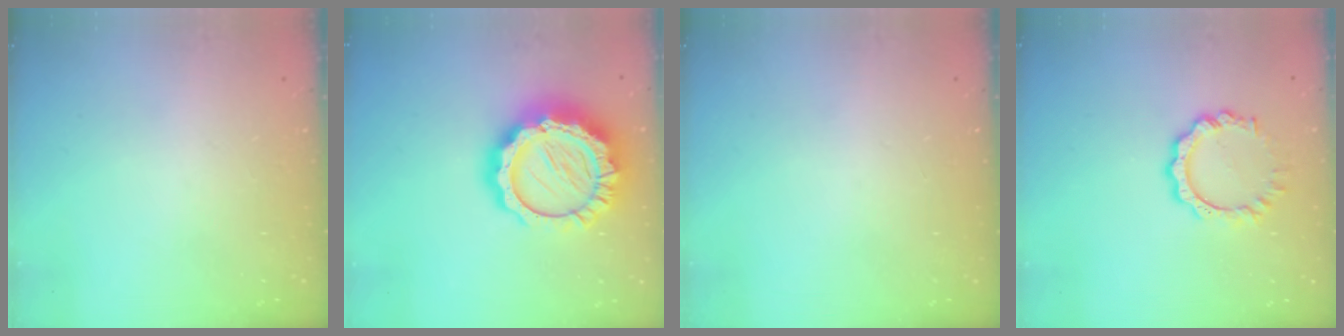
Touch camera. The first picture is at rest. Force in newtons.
{"total": 20.5, "press": 20.4, "slide": 1.9}
{"total": 0.0}
{"total": 8.1, "press": 8.0, "slide": 0.8}